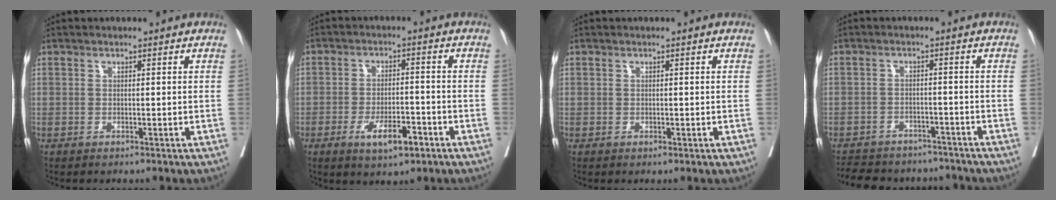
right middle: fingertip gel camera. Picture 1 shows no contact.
{"total": 6.5, "force": [-3.5, 2.0, 5.2], "torque": [-0.086, -0.004, -0.052]}
{"total": 0.0}
{"total": 13.8, "force": [-12.4, 5.0, 3.7], "torque": [-0.081, 0.009, -0.161]}